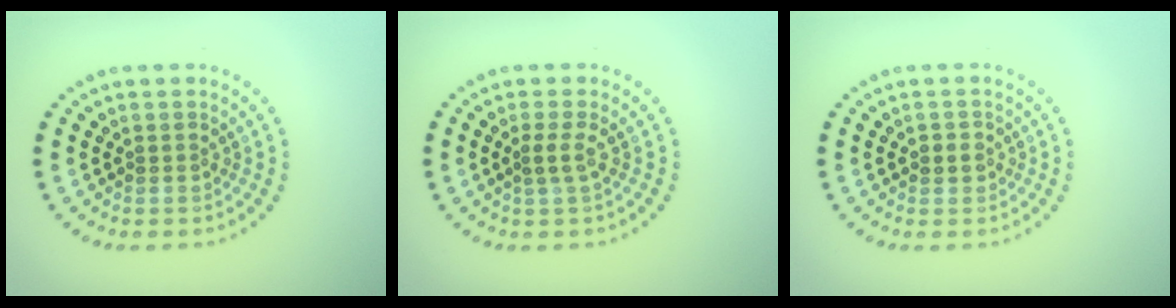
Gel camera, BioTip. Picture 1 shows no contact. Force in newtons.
{"total": 1.4, "press": 0.9, "slide": 1.0}
{"total": 1.2, "press": 1.0, "slide": 0.6}